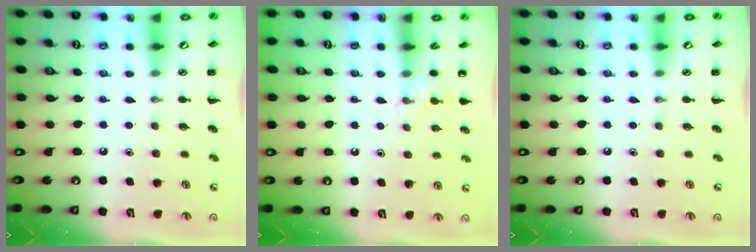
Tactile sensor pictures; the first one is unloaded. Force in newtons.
{"total": 3.7, "press": 3.6, "slide": 1.1}
{"total": 0.0}